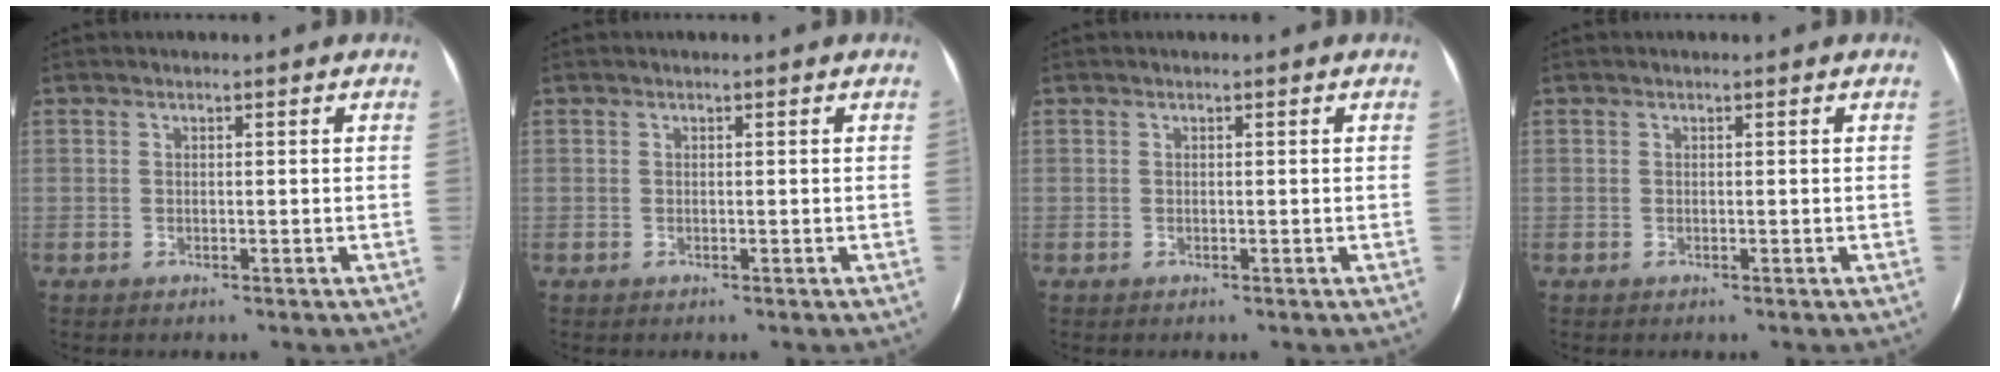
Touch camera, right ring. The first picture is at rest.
{"total": 0.0}
{"total": 0.0}
{"total": 0.0}